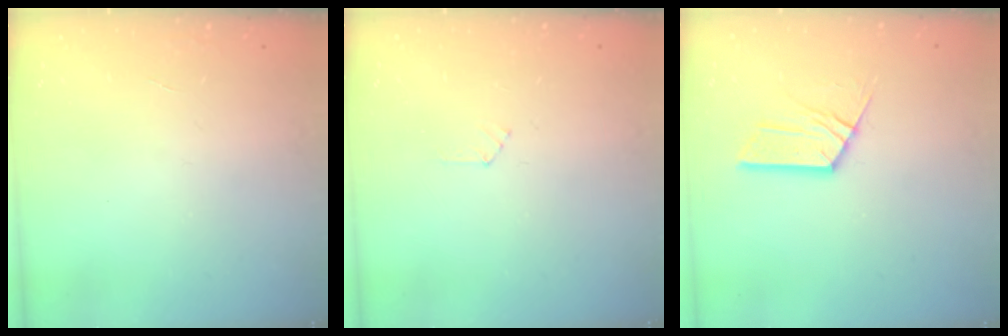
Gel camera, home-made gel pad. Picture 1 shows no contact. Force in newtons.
{"total": 2.3, "press": 2.3, "slide": 0.3}
{"total": 10.2, "press": 10.1, "slide": 0.9}